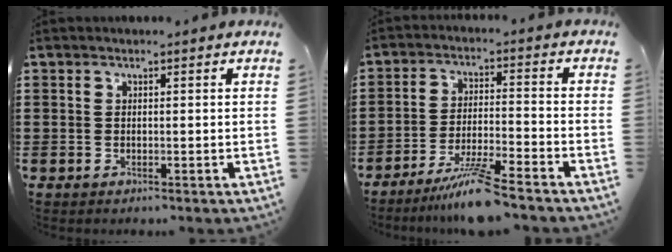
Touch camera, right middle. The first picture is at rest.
{"total": 7.6, "force": [-6.2, -0.2, 4.3], "torque": [-0.086, -0.015, -0.116]}